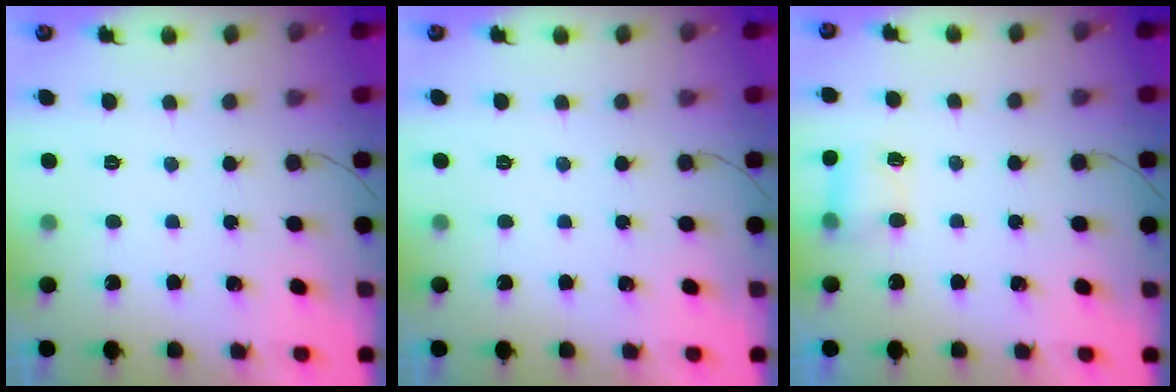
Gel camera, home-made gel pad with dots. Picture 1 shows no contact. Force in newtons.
{"total": 0.0}
{"total": 3.9, "press": 3.7, "slide": 1.2}